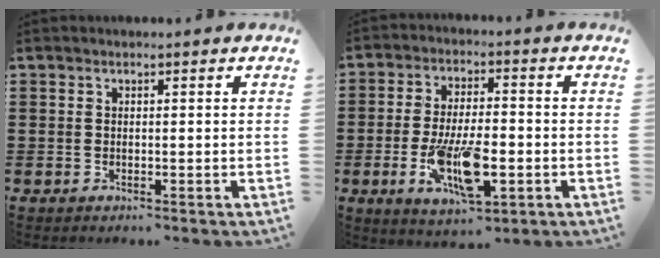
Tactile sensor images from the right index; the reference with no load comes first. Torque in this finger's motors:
{"motor_torque": [2.14, 0.00, 1.05, 0.21]}